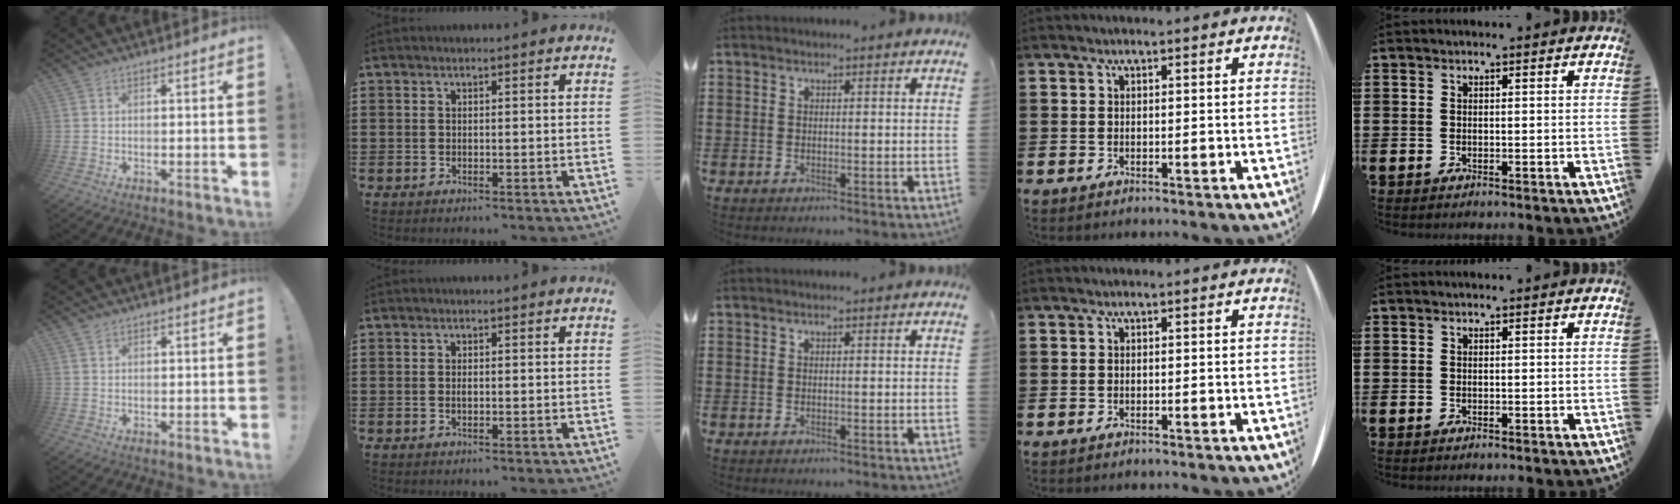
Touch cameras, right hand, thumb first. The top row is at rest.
{"thumb": {"total": 0.9, "force": [0.7, 0.5, 0.2], "torque": [0.001, -0.001, 0.013]}, "index": {"total": 0.7, "force": [-0.1, 0.3, 0.6], "torque": [-0.014, -0.001, -0.001]}}